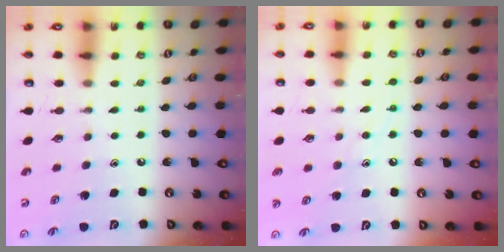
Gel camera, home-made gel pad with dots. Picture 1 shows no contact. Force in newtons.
{"total": 6.9, "press": 6.9, "slide": 0.5}